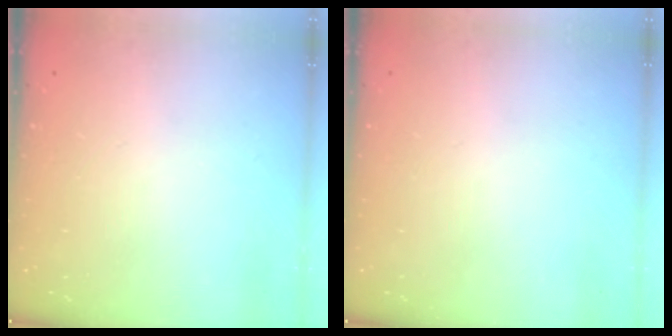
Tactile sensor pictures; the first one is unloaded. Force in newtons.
{"total": 0.0}